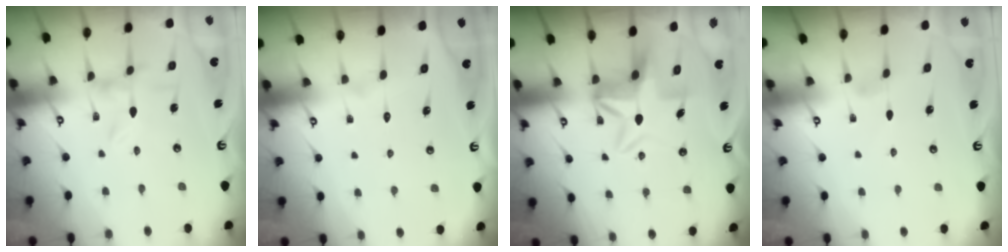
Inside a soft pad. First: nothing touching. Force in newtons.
{"total": 1.6, "press": 1.6, "slide": 0.1}
{"total": 6.5, "press": 6.5, "slide": 0.8}
{"total": 0.0}